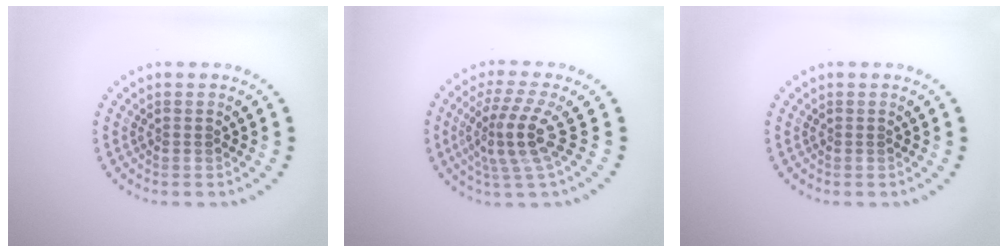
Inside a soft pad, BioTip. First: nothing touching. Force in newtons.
{"total": 4.1, "press": 3.1, "slide": 2.7}
{"total": 0.0}